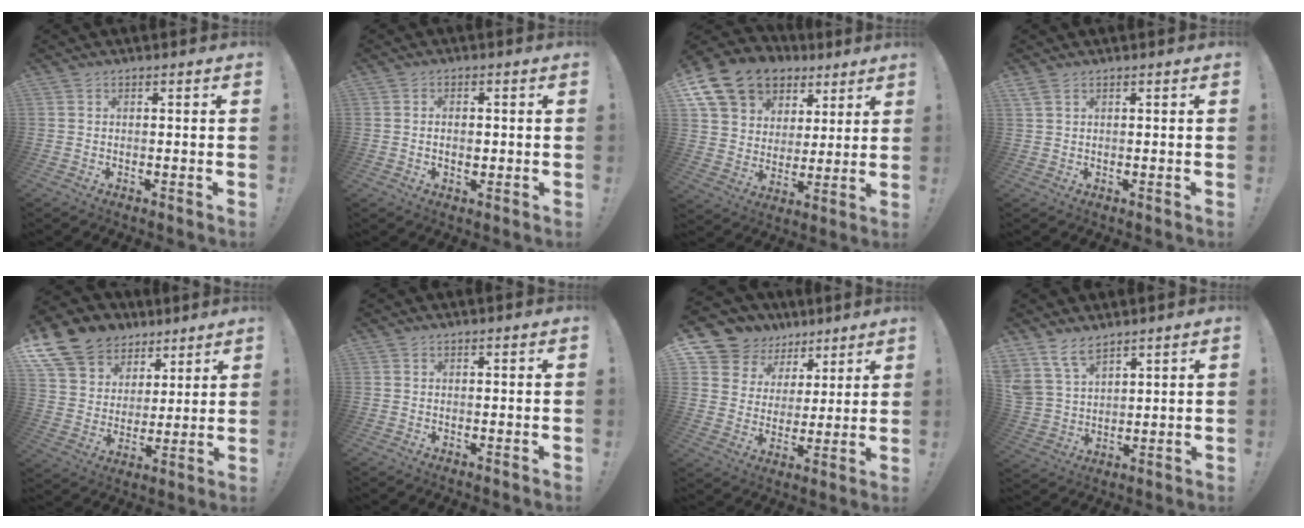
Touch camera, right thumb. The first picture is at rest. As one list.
[{"total": 2.6, "force": [-0.3, 1.7, 1.9], "torque": [-0.027, 0.002, -0.008]}, {"total": 16.7, "force": [9.8, 11.7, 6.6], "torque": [-0.117, -0.053, 0.198]}, {"total": 2.0, "force": [1.2, 0.8, 1.4], "torque": [-0.030, 0.002, 0.023]}, {"total": 14.4, "force": [9.0, 10.3, 4.6], "torque": [-0.087, -0.060, 0.184]}, {"total": 0.0}, {"total": 10.7, "force": [7.0, 7.9, 1.9], "torque": [-0.038, -0.055, 0.141]}, {"total": 9.2, "force": [7.3, 4.5, 3.2], "torque": [-0.081, -0.038, 0.150]}]